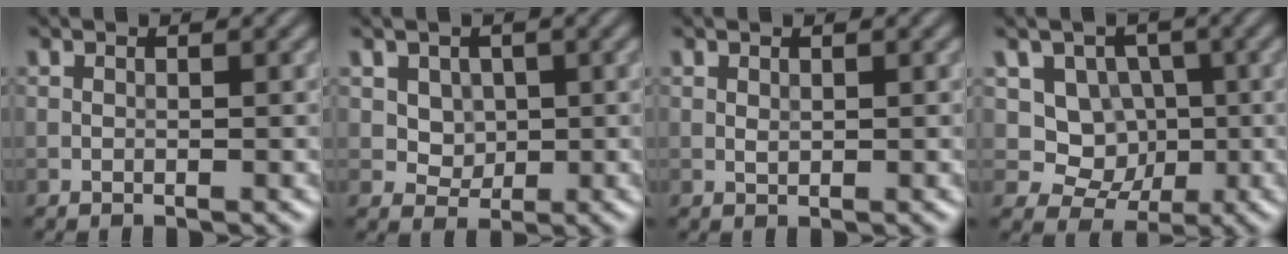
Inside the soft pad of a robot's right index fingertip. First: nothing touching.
{"total": 3.1, "force": [1.1, 2.5, 1.5], "torque": [-0.032, -0.005, 0.034]}
{"total": 0.6, "force": [0.3, 0.4, 0.3], "torque": [-0.009, -0.001, 0.008]}
{"total": 5.5, "force": [0.8, 4.9, 2.3], "torque": [-0.025, -0.003, 0.004]}